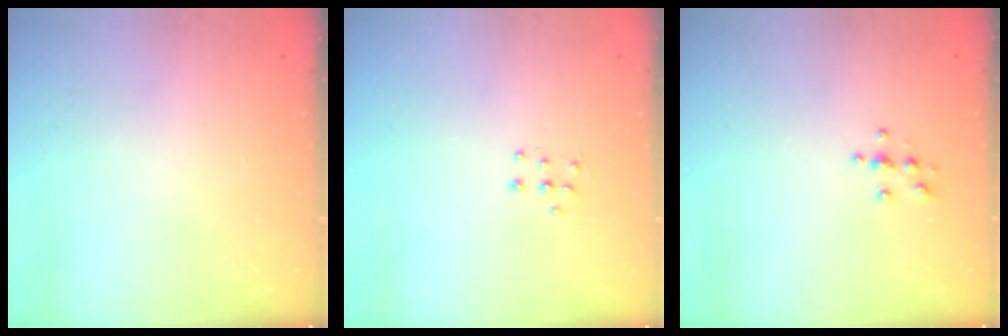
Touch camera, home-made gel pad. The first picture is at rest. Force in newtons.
{"total": 5.0, "press": 4.9, "slide": 0.5}
{"total": 3.8, "press": 3.8, "slide": 0.4}